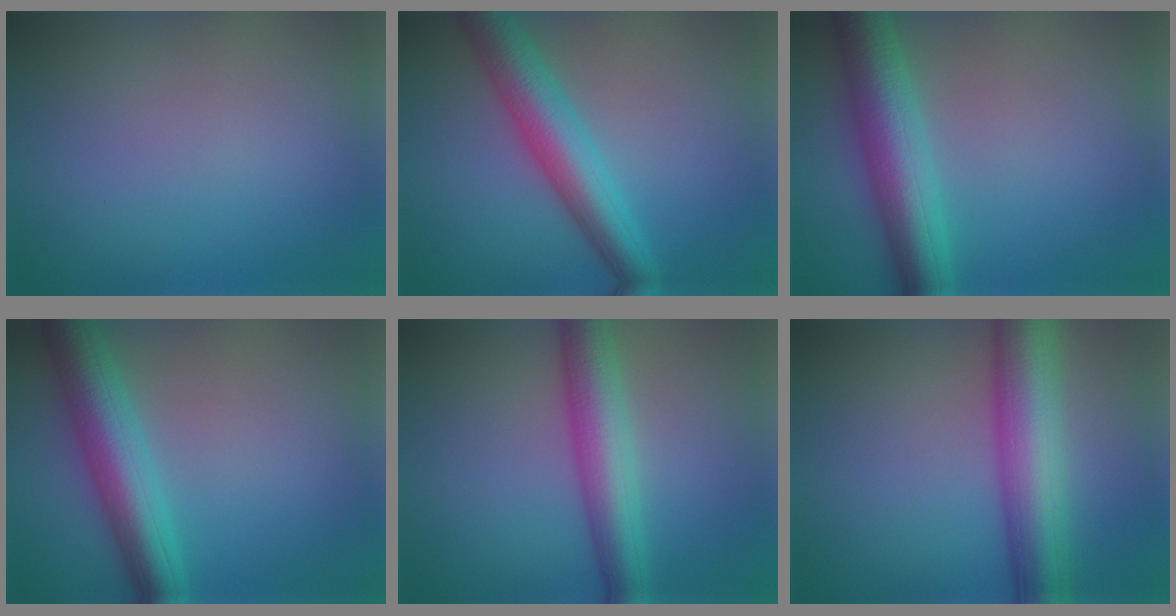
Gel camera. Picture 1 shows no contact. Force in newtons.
{"total": 6.5, "press": 6.5, "slide": 0.2}
{"total": 7.5, "press": 7.5, "slide": 0.1}
{"total": 7.2, "press": 7.2, "slide": 0.2}
{"total": 6.4, "press": 6.4, "slide": 0.3}
{"total": 9.1, "press": 9.1, "slide": 0.1}